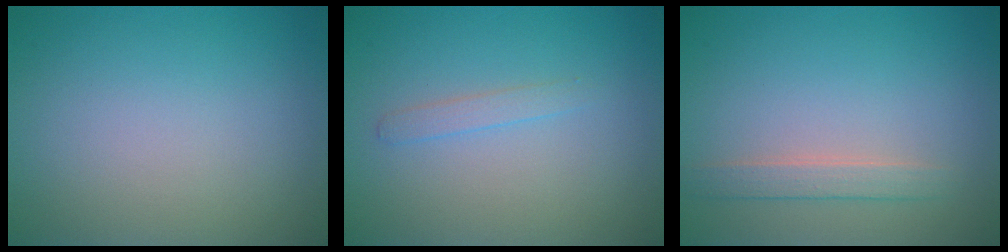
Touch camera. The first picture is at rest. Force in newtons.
{"total": 1.0, "press": 1.0, "slide": 0.1}
{"total": 1.8, "press": 1.8, "slide": 0.1}